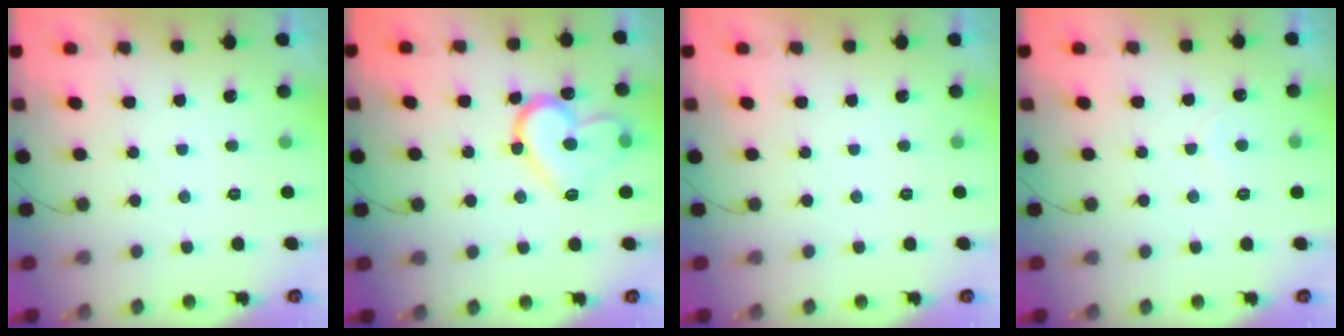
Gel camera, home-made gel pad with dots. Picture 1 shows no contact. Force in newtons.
{"total": 15.4, "press": 15.3, "slide": 1.7}
{"total": 0.0}
{"total": 4.0, "press": 4.0, "slide": 0.3}